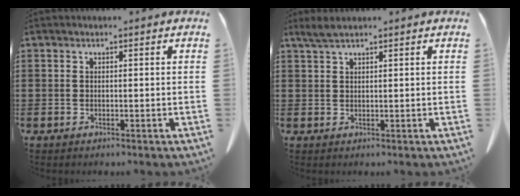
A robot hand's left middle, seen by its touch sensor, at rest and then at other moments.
{"total": 2.2, "force": [1.6, 0.3, 1.5], "torque": [-0.033, 0.001, 0.030]}